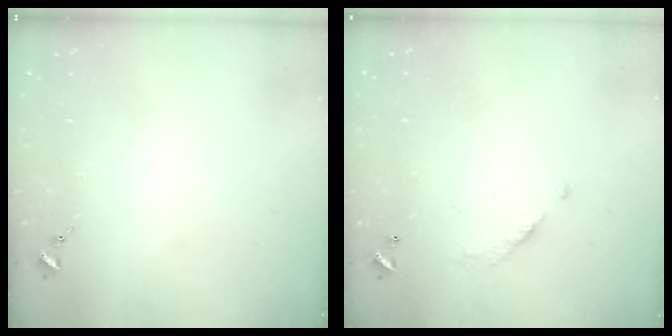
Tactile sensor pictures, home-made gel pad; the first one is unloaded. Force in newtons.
{"total": 6.5, "press": 6.5, "slide": 0.4}